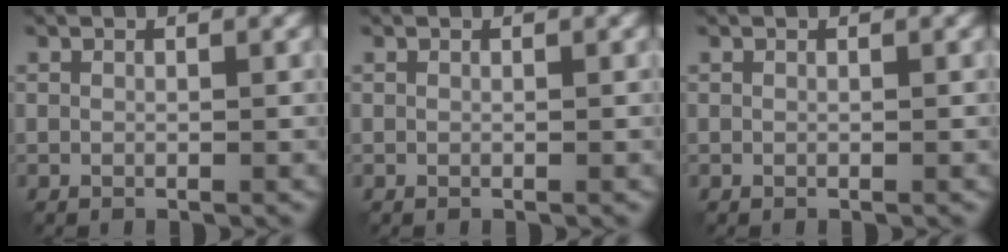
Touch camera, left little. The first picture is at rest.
{"total": 0.0}
{"total": 0.0}